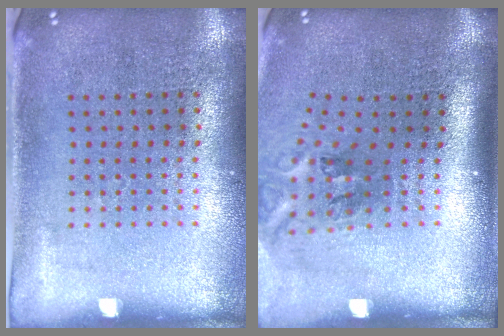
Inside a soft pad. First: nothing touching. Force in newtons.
{"total": 2.1, "press": 1.4, "slide": 1.7}